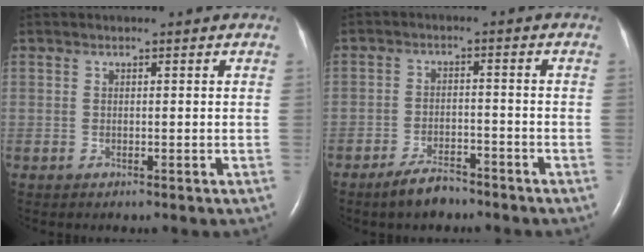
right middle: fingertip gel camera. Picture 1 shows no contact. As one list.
[{"total": 4.6, "force": [-3.8, 1.4, 2.2], "torque": [-0.051, -0.002, -0.065]}]